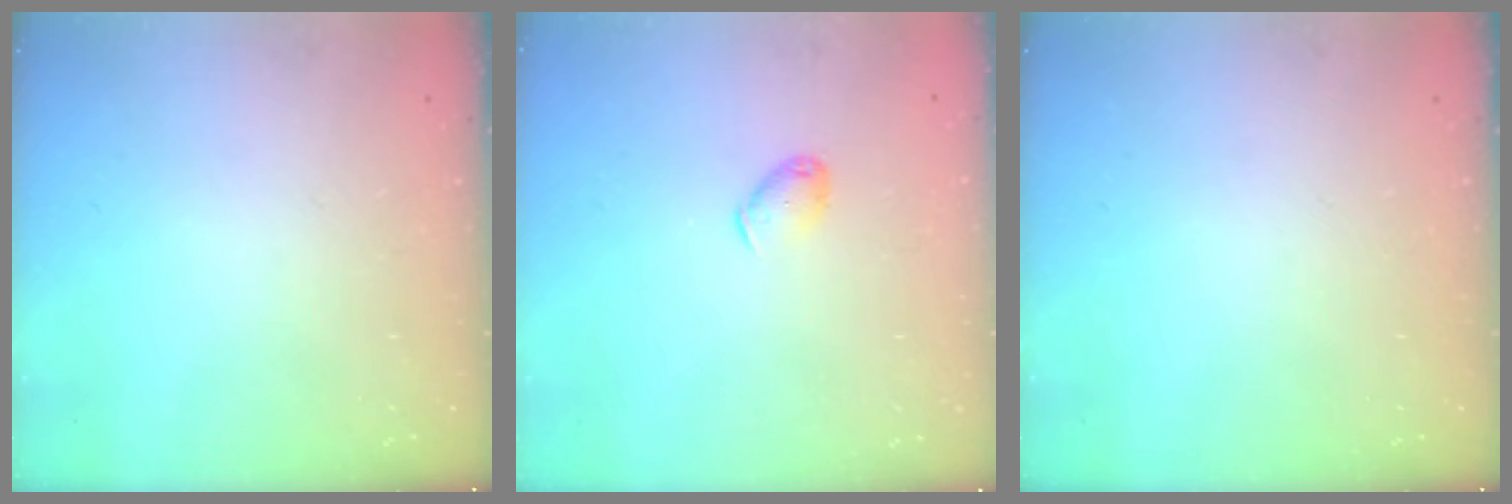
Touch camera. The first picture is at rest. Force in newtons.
{"total": 4.6, "press": 4.5, "slide": 0.9}
{"total": 0.0}